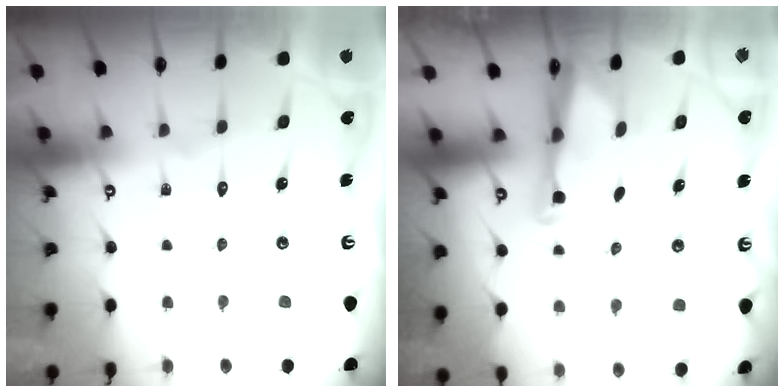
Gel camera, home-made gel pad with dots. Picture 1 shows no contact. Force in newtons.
{"total": 2.9, "press": 2.9, "slide": 0.4}